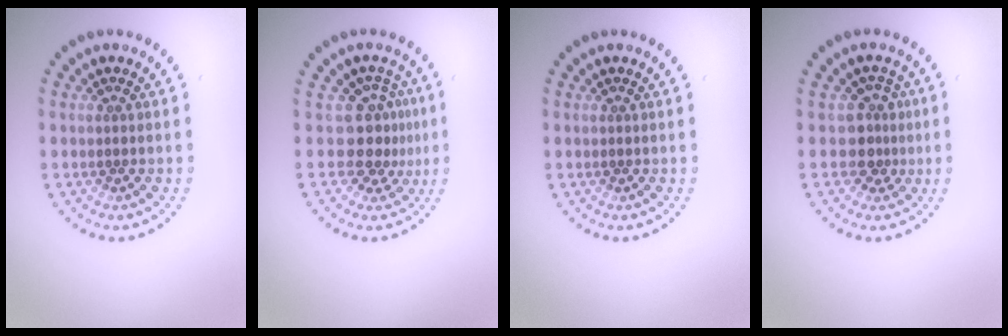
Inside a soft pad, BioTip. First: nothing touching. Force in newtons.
{"total": 3.4, "press": 2.4, "slide": 2.4}
{"total": 0.0}
{"total": 2.5, "press": 1.8, "slide": 1.7}